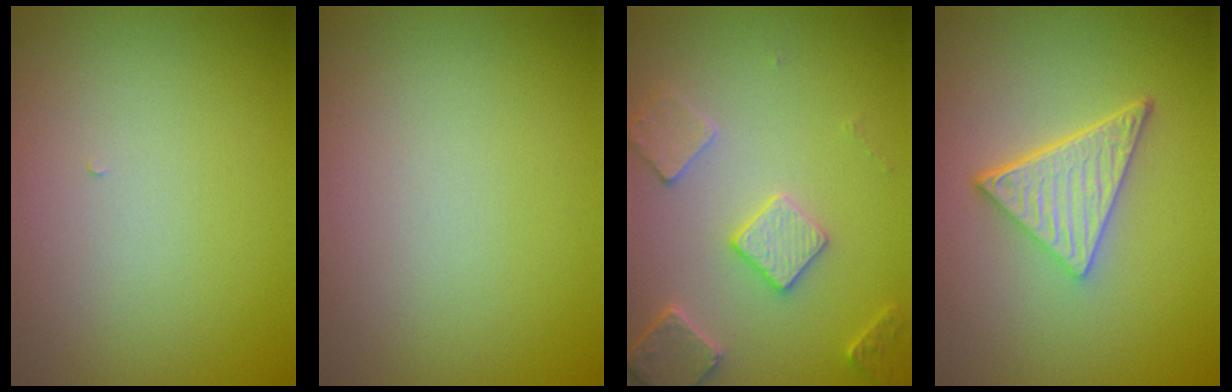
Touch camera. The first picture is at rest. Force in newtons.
{"total": 0.0}
{"total": 3.7, "press": 3.4, "slide": 1.4}
{"total": 4.9, "press": 3.5, "slide": 3.4}